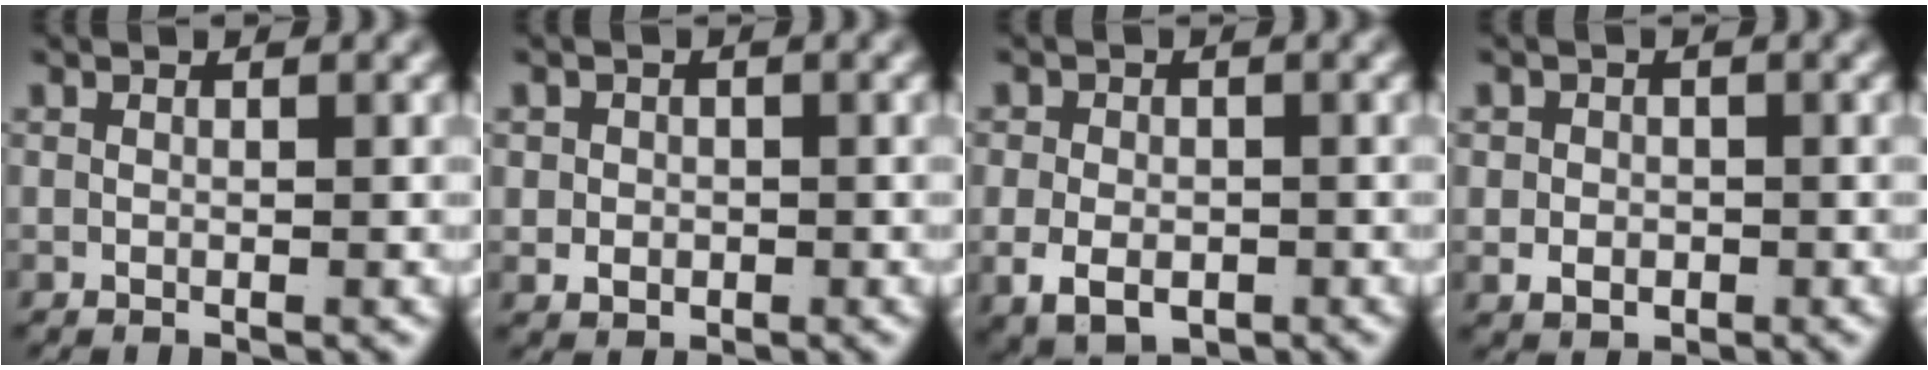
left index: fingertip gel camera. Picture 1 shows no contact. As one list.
[{"total": 2.4, "force": [-0.3, 2.2, 1.0], "torque": [-0.020, -0.010, 0.002]}, {"total": 4.6, "force": [-1.5, 3.4, 2.7], "torque": [-0.052, -0.030, -0.008]}, {"total": 2.6, "force": [-0.5, 2.3, 1.1], "torque": [-0.018, -0.011, -0.001]}]